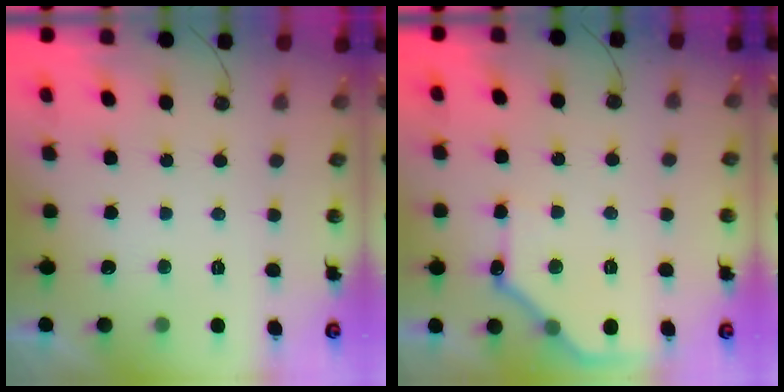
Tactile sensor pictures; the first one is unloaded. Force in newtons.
{"total": 11.9, "press": 11.9, "slide": 0.6}